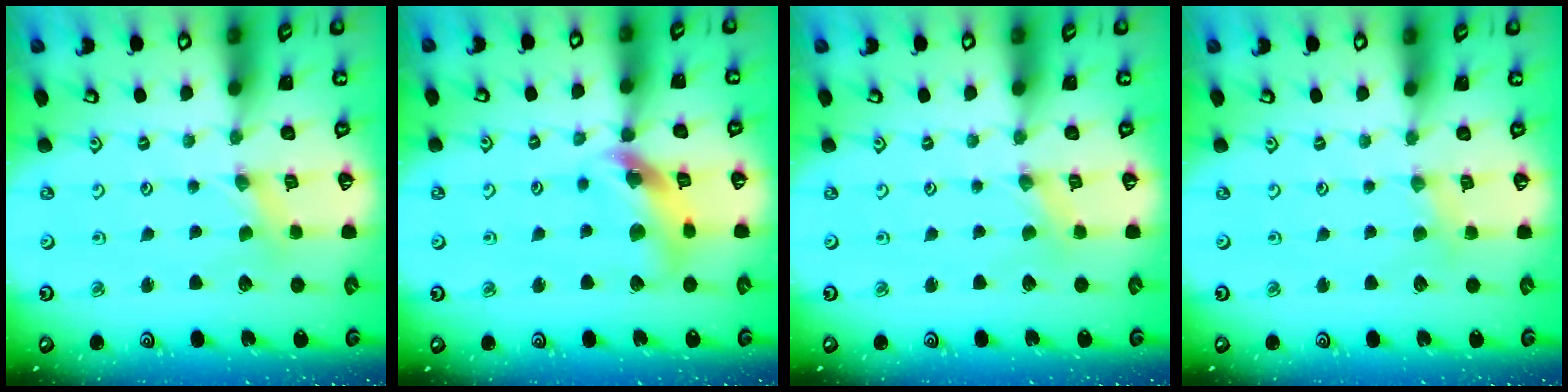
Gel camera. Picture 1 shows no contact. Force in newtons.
{"total": 12.3, "press": 12.2, "slide": 1.6}
{"total": 0.0}
{"total": 2.9, "press": 2.9, "slide": 0.4}